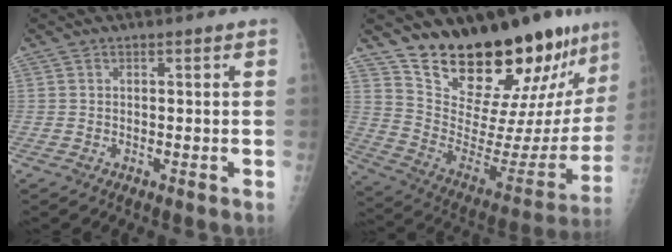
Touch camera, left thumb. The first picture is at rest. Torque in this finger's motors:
{"motor_torque": [1.87, 1.79, 1.23, -1.54, 0.31]}